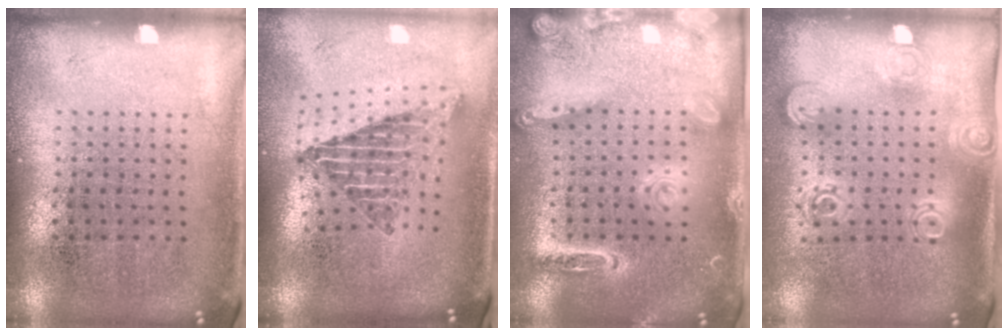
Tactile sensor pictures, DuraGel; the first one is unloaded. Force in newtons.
{"total": 2.2, "press": 1.6, "slide": 1.6}
{"total": 2.2, "press": 1.9, "slide": 1.1}
{"total": 1.9, "press": 1.4, "slide": 1.3}